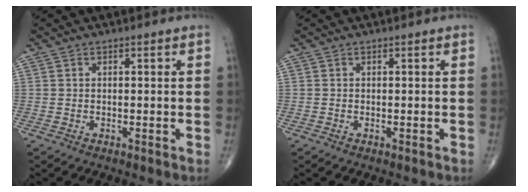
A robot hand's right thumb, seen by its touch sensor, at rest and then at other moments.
{"total": 0.0}